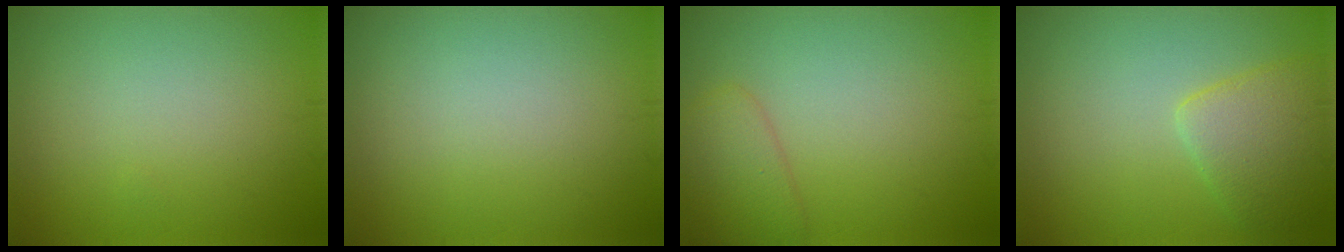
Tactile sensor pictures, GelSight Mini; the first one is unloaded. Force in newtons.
{"total": 0.0}
{"total": 2.7, "press": 2.7, "slide": 0.2}
{"total": 3.6, "press": 3.5, "slide": 0.2}